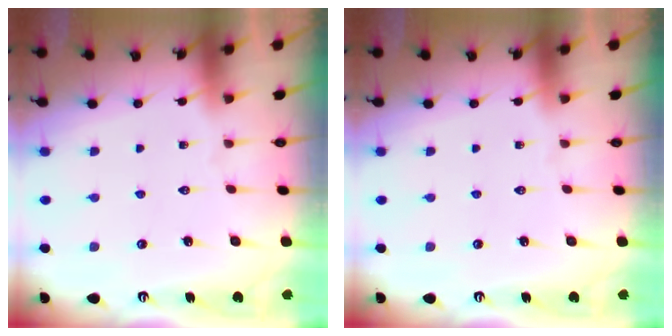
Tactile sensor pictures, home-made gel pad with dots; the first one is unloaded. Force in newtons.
{"total": 0.0}